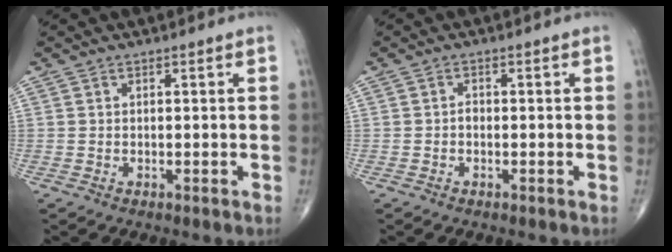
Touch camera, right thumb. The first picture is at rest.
{"total": 1.0, "force": [-0.3, 0.7, 0.7], "torque": [-0.006, 0.003, -0.008]}